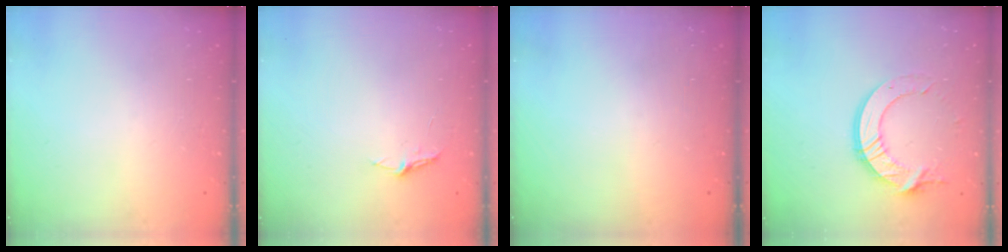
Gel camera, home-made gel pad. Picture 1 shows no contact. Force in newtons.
{"total": 3.7, "press": 3.7, "slide": 0.4}
{"total": 0.0}
{"total": 13.5, "press": 13.5, "slide": 1.4}